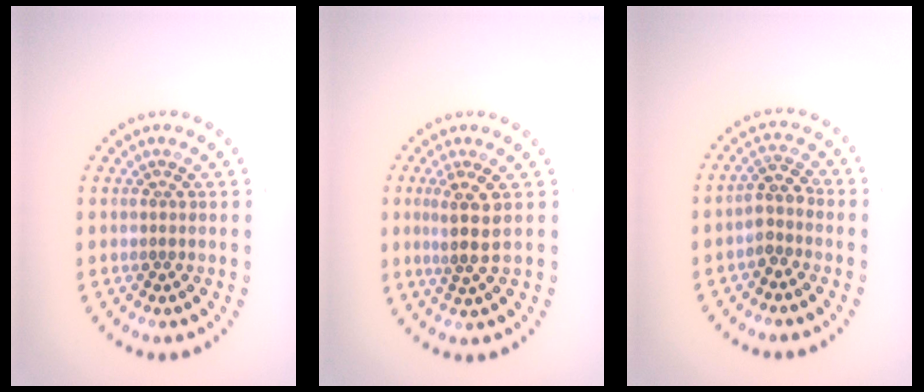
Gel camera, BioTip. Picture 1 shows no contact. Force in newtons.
{"total": 2.8, "press": 2.3, "slide": 1.6}
{"total": 2.1, "press": 1.7, "slide": 1.3}